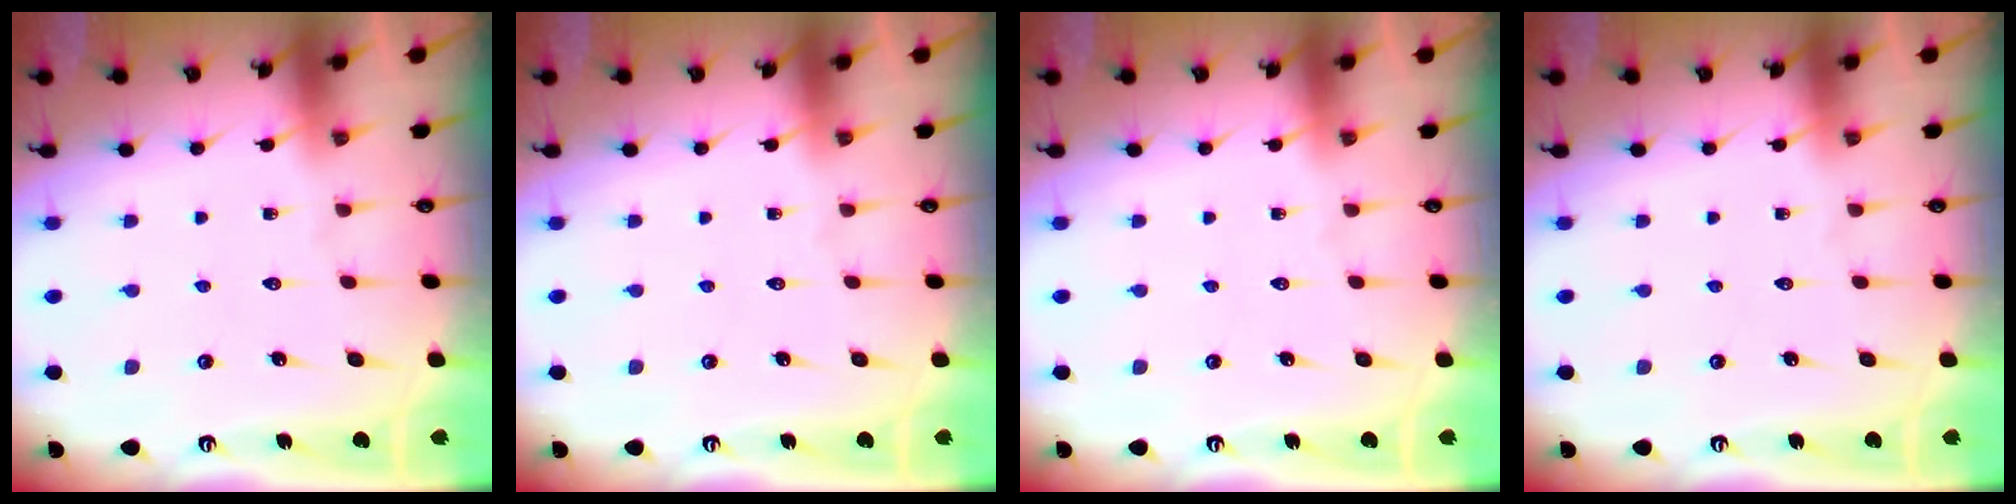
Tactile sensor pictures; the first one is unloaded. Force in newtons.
{"total": 0.0}
{"total": 0.0}
{"total": 0.0}